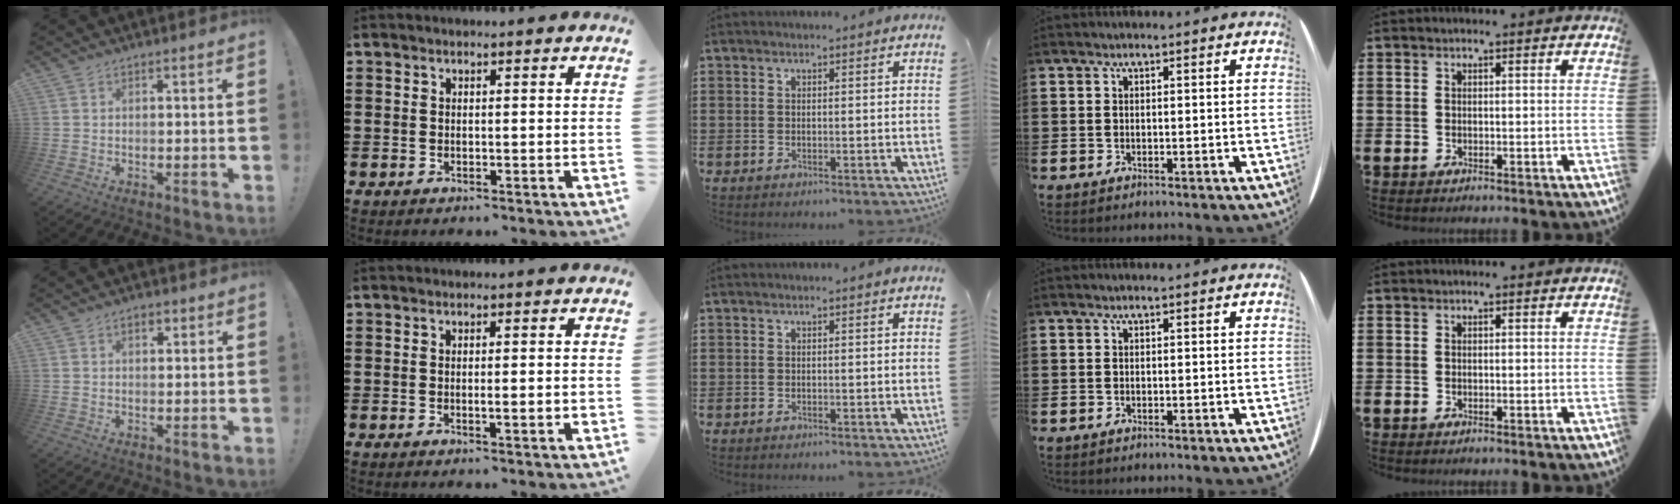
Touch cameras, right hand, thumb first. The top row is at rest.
{"thumb": {"total": 2.3, "force": [1.1, 1.3, 1.6], "torque": [-0.024, -0.001, 0.016]}, "index": {"total": 1.8, "force": [-0.3, 0.1, 1.7], "torque": [-0.028, -0.004, -0.006]}}